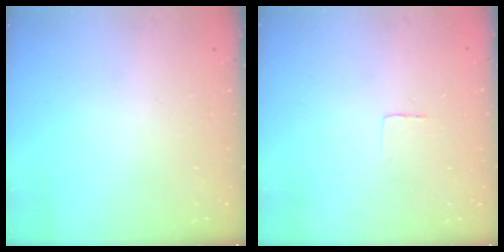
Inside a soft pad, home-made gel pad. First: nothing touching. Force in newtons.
{"total": 2.3, "press": 2.3, "slide": 0.1}